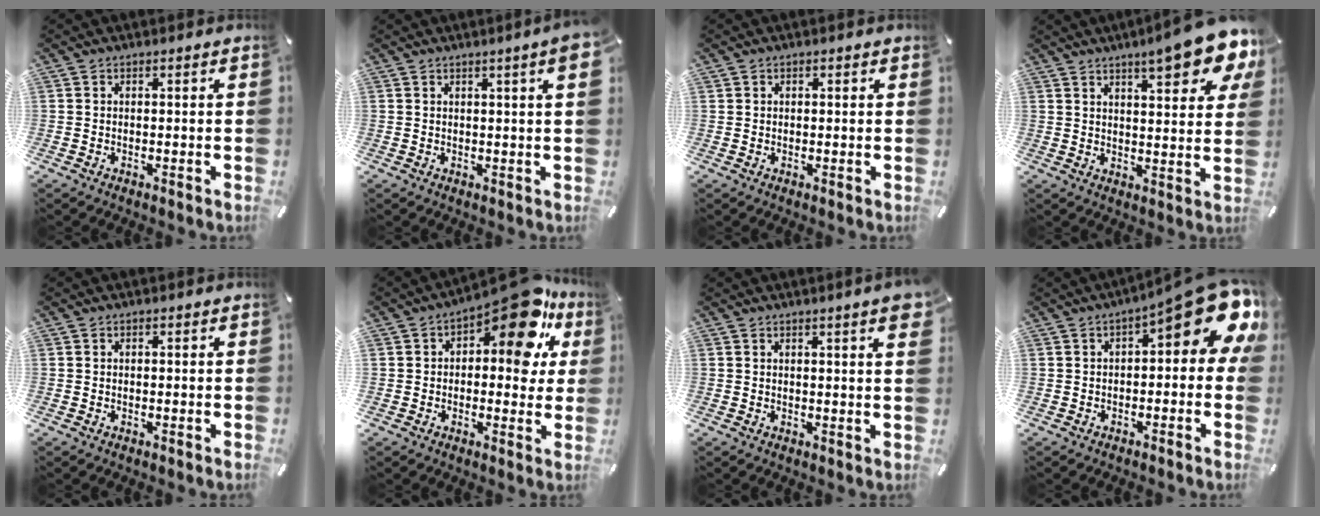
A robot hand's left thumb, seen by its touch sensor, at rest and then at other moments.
{"total": 4.5, "force": [1.8, 0.4, 4.1], "torque": [-0.061, -0.004, 0.027]}
{"total": 0.6, "force": [0.2, 0.6, 0.1], "torque": [0.000, 0.003, 0.004]}
{"total": 13.2, "force": [8.7, 3.2, 9.4], "torque": [-0.133, -0.047, 0.142]}
{"total": 0.0}
{"total": 15.2, "force": [8.5, 7.2, 10.4], "torque": [-0.138, -0.061, 0.141]}
{"total": 3.8, "force": [1.9, 0.4, 3.3], "torque": [-0.056, -0.005, 0.031]}
{"total": 15.8, "force": [6.3, 5.4, 13.5], "torque": [-0.171, -0.050, 0.099]}